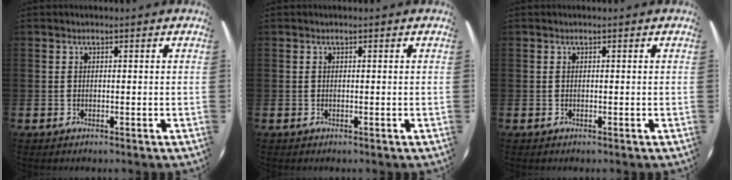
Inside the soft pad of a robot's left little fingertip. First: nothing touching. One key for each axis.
{"total": 0.0}
{"total": 0.0}